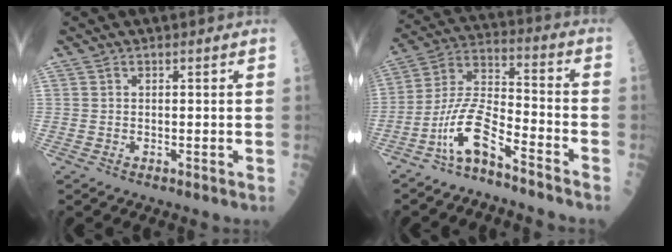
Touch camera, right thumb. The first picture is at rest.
{"total": 10.9, "force": [-7.1, 2.8, 7.8], "torque": [-0.171, 0.082, -0.136]}